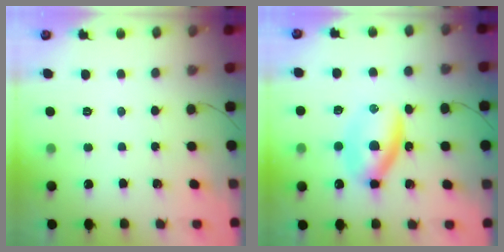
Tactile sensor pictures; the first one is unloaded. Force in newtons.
{"total": 7.4, "press": 7.3, "slide": 0.7}